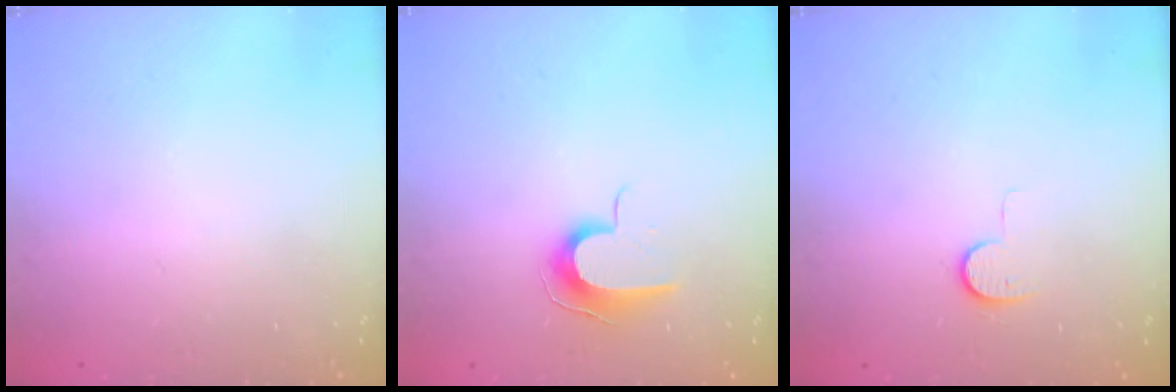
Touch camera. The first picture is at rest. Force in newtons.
{"total": 8.9, "press": 8.9, "slide": 0.8}
{"total": 6.2, "press": 6.2, "slide": 0.6}